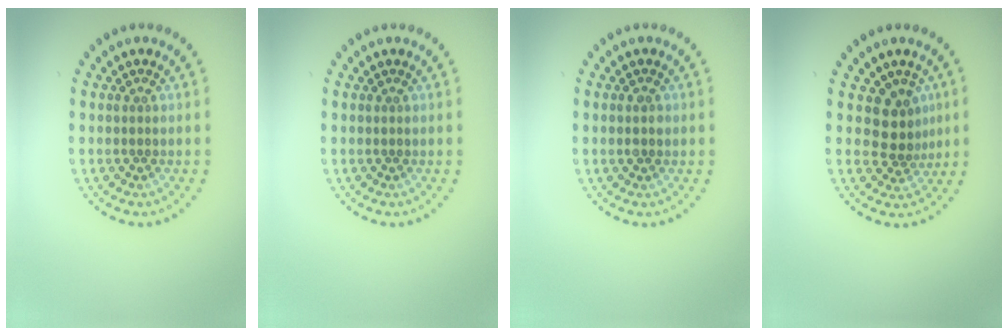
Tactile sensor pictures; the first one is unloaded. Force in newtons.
{"total": 0.0}
{"total": 1.4, "press": 1.4, "slide": 0.1}
{"total": 2.9, "press": 2.4, "slide": 1.7}